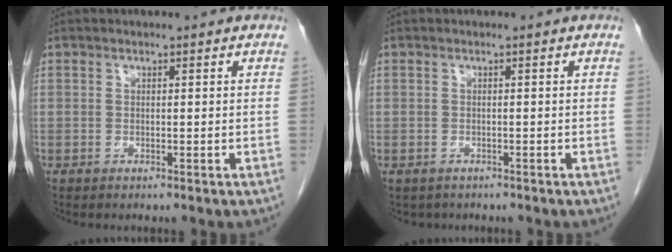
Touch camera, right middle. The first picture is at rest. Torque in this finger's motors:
{"motor_torque": [0.33, -0.03, -0.05, -0.01]}